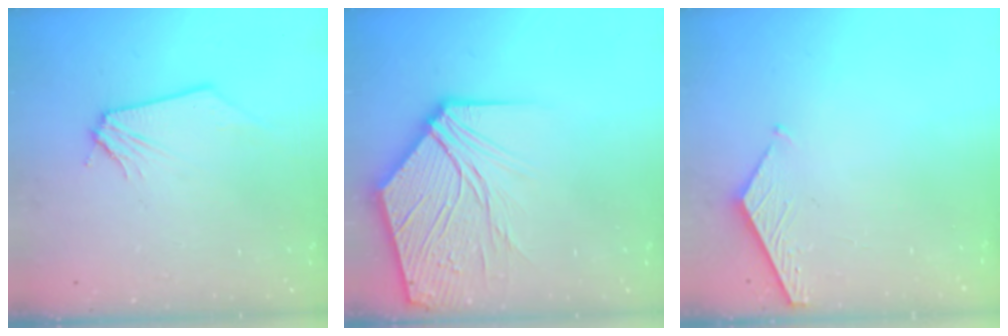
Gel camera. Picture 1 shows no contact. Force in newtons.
{"total": 12.6, "press": 12.5, "slide": 1.5}
{"total": 6.3, "press": 6.2, "slide": 0.6}